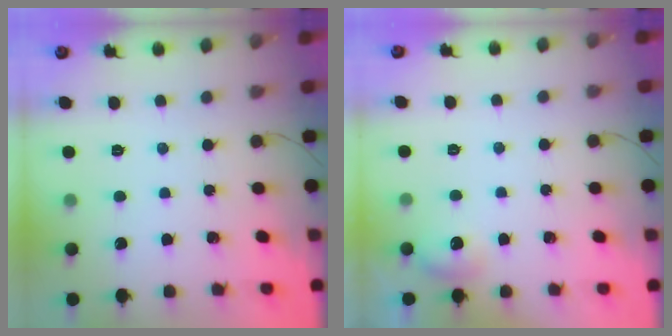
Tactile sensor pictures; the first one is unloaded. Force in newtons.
{"total": 5.6, "press": 5.5, "slide": 1.4}